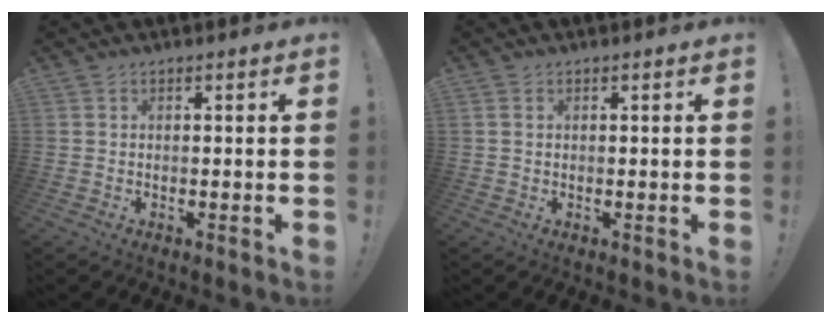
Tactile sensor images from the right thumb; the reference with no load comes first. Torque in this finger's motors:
{"motor_torque": [-0.09, -0.08, -0.06, -0.03, 0.06]}